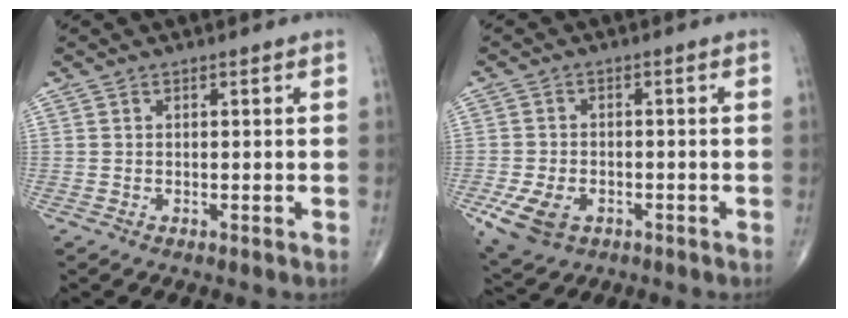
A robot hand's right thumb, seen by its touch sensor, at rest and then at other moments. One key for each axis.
{"total": 7.8, "fx": -3.1, "fy": 5.2, "fz": 4.8, "tx": -0.095, "ty": 0.004, "tz": -0.048}